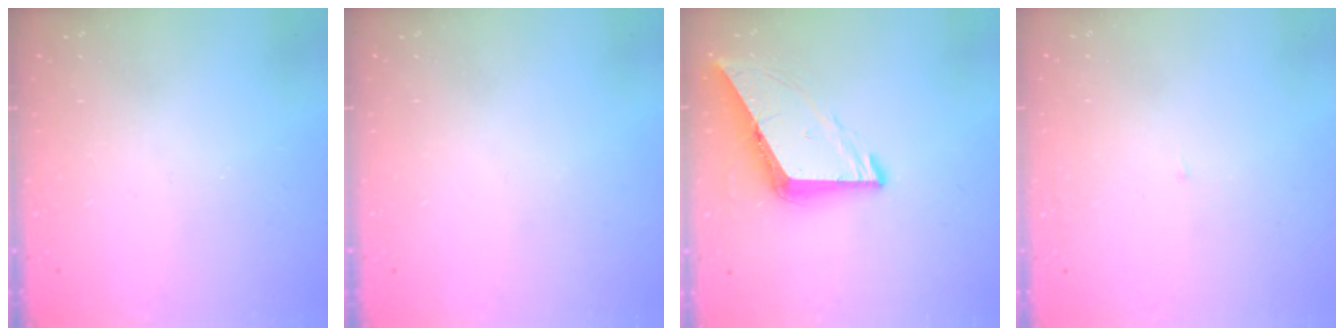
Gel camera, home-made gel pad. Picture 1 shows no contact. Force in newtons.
{"total": 0.0}
{"total": 7.8, "press": 7.8, "slide": 0.6}
{"total": 2.0, "press": 2.0, "slide": 0.2}